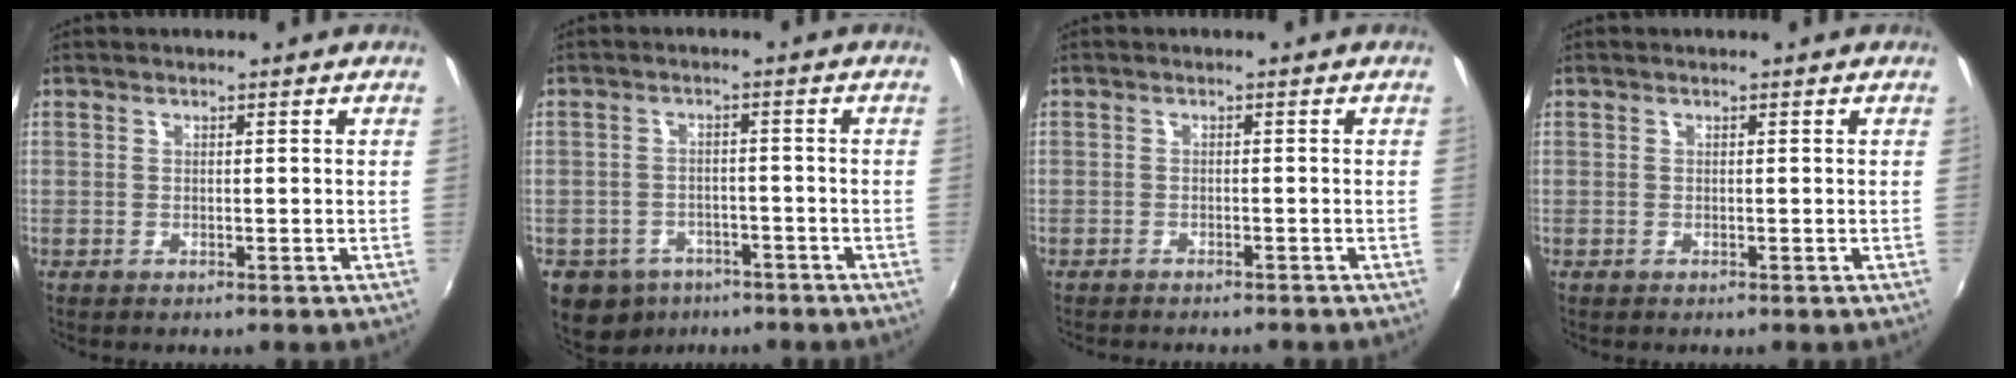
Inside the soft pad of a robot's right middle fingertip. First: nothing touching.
{"total": 10.1, "force": [-6.3, 7.1, 3.4], "torque": [-0.100, 0.003, -0.083]}
{"total": 3.3, "force": [-3.0, 0.6, 1.2], "torque": [-0.032, -0.009, -0.046]}
{"total": 0.0}